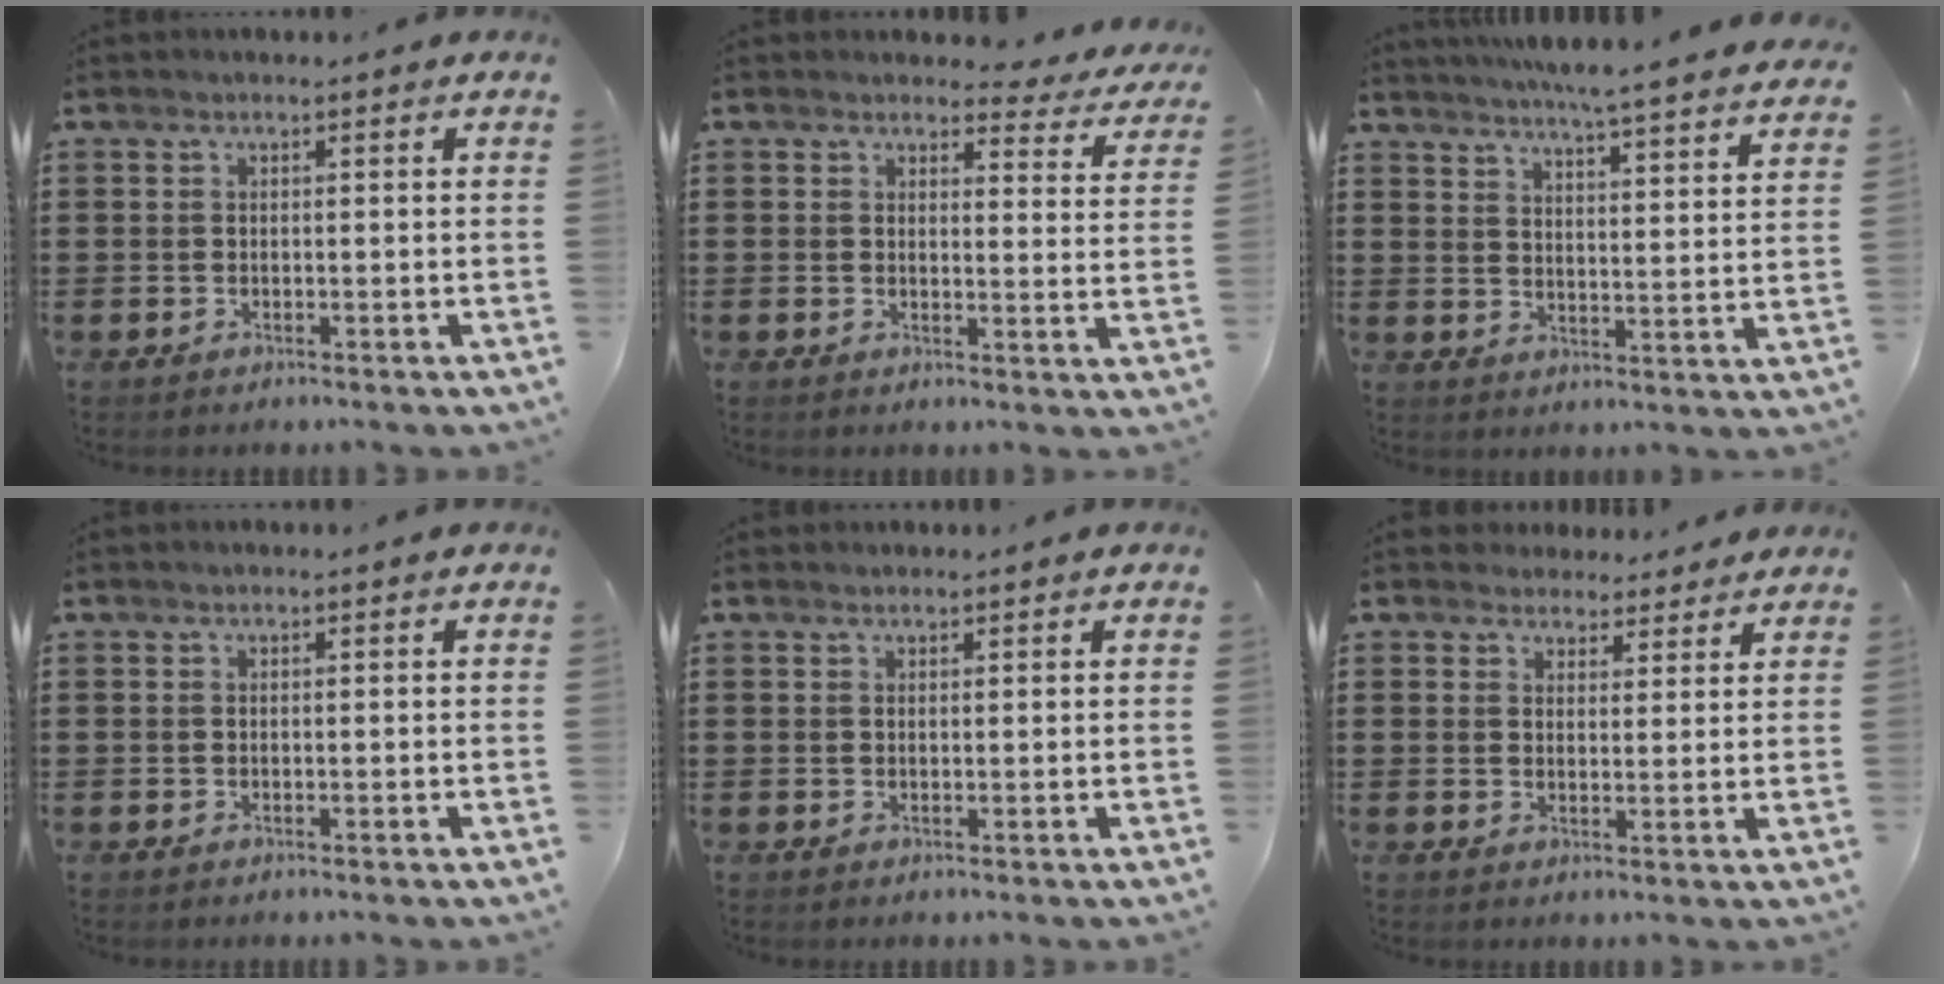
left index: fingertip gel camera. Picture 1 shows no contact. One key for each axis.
{"total": 3.2, "fx": 2.9, "fy": 1.1, "fz": 0.8, "tx": -0.021, "ty": -0.015, "tz": 0.049}
{"total": 5.0, "fx": 4.7, "fy": -0.9, "fz": 1.3, "tx": -0.047, "ty": -0.037, "tz": 0.077}
{"total": 0.0}
{"total": 0.7, "fx": 0.7, "fy": 0.2, "fz": 0.0, "tx": -0.002, "ty": 0.001, "tz": 0.015}
{"total": 3.7, "fx": 3.3, "fy": 1.6, "fz": 0.2, "tx": -0.017, "ty": 0.000, "tz": 0.065}